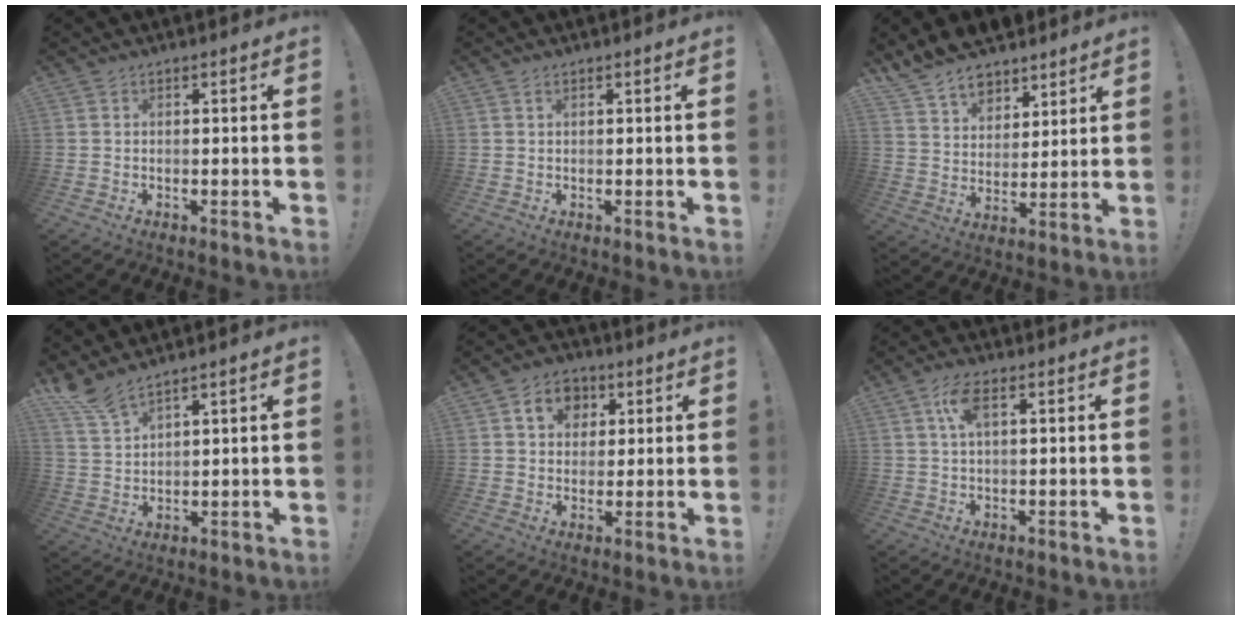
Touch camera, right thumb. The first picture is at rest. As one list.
[{"total": 0.7, "force": [0.5, 0.3, 0.5], "torque": [-0.011, 0.001, 0.009]}, {"total": 11.1, "force": [9.2, 5.8, 2.4], "torque": [-0.059, -0.072, 0.180]}, {"total": 6.4, "force": [5.7, 1.0, 2.8], "torque": [-0.053, -0.036, 0.105]}, {"total": 9.3, "force": [3.4, 7.6, 4.2], "torque": [-0.059, -0.003, 0.065]}, {"total": 5.8, "force": [1.9, 2.0, 5.2], "torque": [-0.098, 0.004, 0.031]}]